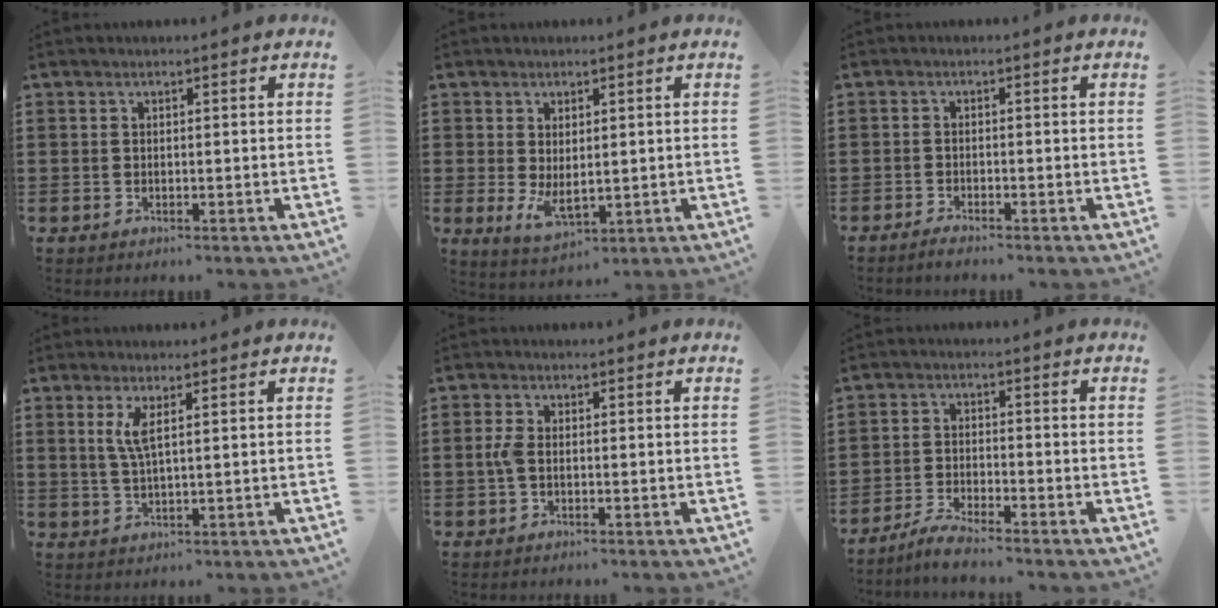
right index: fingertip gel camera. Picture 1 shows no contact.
{"total": 3.7, "force": [0.3, 1.9, 3.2], "torque": [-0.073, -0.002, 0.003]}
{"total": 1.2, "force": [-1.1, -0.1, 0.2], "torque": [-0.007, -0.002, -0.021]}
{"total": 3.5, "force": [1.2, 0.4, 3.3], "torque": [-0.070, 0.000, 0.019]}
{"total": 2.7, "force": [-0.3, 1.4, 2.2], "torque": [-0.060, -0.003, -0.011]}
{"total": 3.5, "force": [-3.3, -0.2, 1.1], "torque": [-0.030, -0.001, -0.066]}